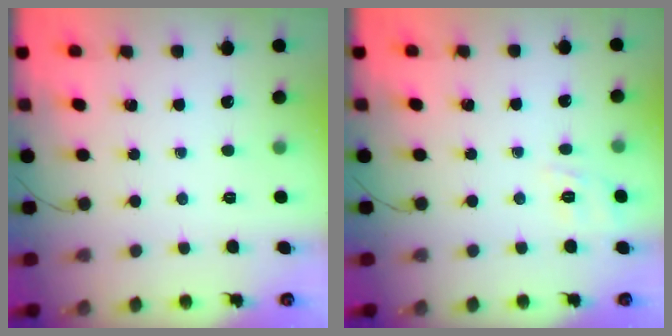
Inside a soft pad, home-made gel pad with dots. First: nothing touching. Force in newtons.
{"total": 2.2, "press": 1.2, "slide": 1.8}